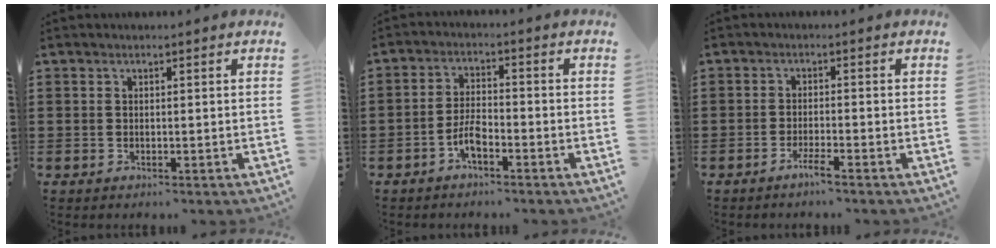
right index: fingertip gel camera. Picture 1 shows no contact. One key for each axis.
{"total": 4.2, "fx": -2.4, "fy": 1.4, "fz": 3.1, "tx": -0.076, "ty": 0.002, "tz": -0.052}
{"total": 2.2, "fx": -1.7, "fy": -0.1, "fz": 1.4, "tx": -0.031, "ty": -0.005, "tz": -0.033}